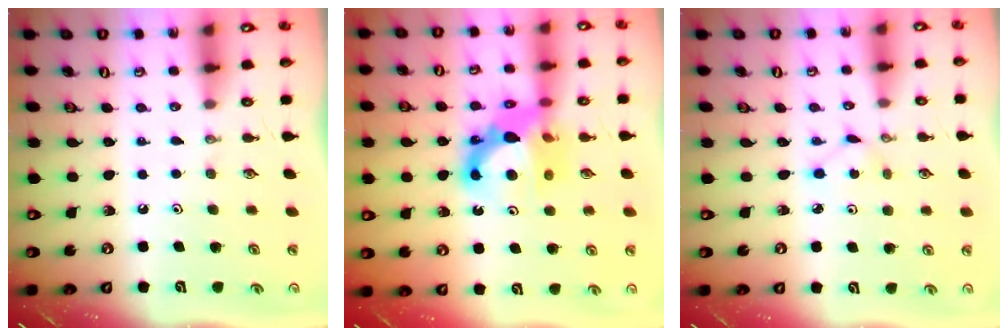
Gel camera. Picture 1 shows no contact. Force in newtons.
{"total": 12.6, "press": 12.4, "slide": 2.4}
{"total": 2.0, "press": 2.0, "slide": 0.2}